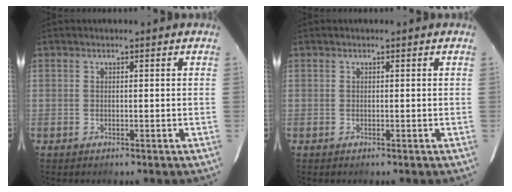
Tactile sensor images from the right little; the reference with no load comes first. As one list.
[{"total": 0.0}]